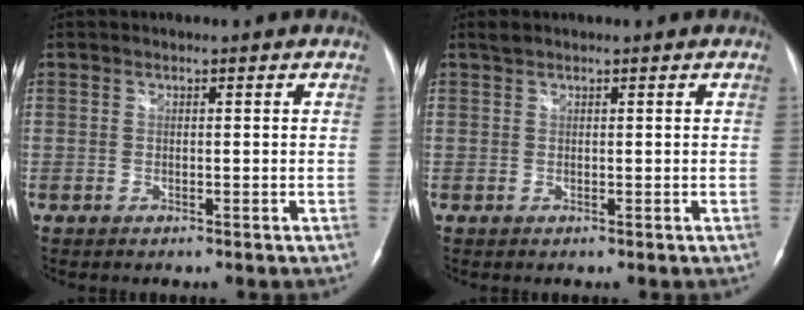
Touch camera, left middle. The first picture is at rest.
{"total": 0.8, "force": [0.7, 0.2, 0.2], "torque": [-0.012, 0.009, 0.018]}